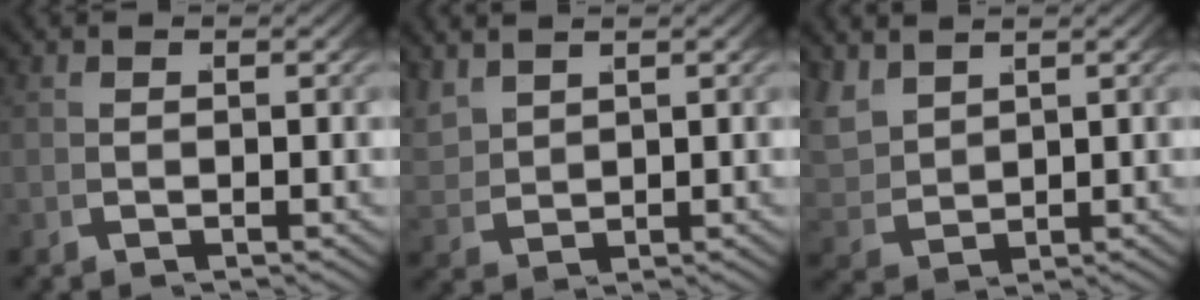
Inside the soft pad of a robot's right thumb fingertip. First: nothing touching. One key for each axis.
{"total": 2.6, "fx": 2.0, "fy": 1.1, "fz": 1.2, "tx": -0.030, "ty": 0.002, "tz": 0.049}
{"total": 3.4, "fx": 1.9, "fy": 2.0, "fz": 2.0, "tx": -0.053, "ty": -0.005, "tz": 0.047}